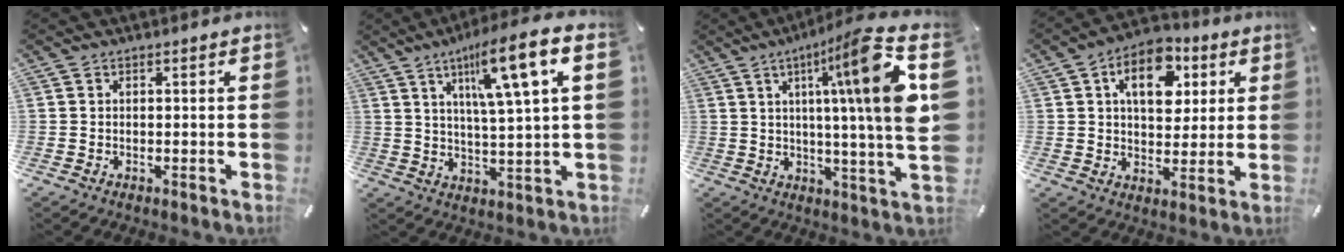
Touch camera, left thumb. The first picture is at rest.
{"total": 11.1, "force": [4.9, 1.1, 9.9], "torque": [-0.161, -0.020, 0.077]}
{"total": 21.4, "force": [6.8, 1.0, 20.2], "torque": [-0.307, -0.045, 0.084]}
{"total": 12.9, "force": [4.8, 8.6, 8.3], "torque": [-0.113, -0.006, 0.080]}